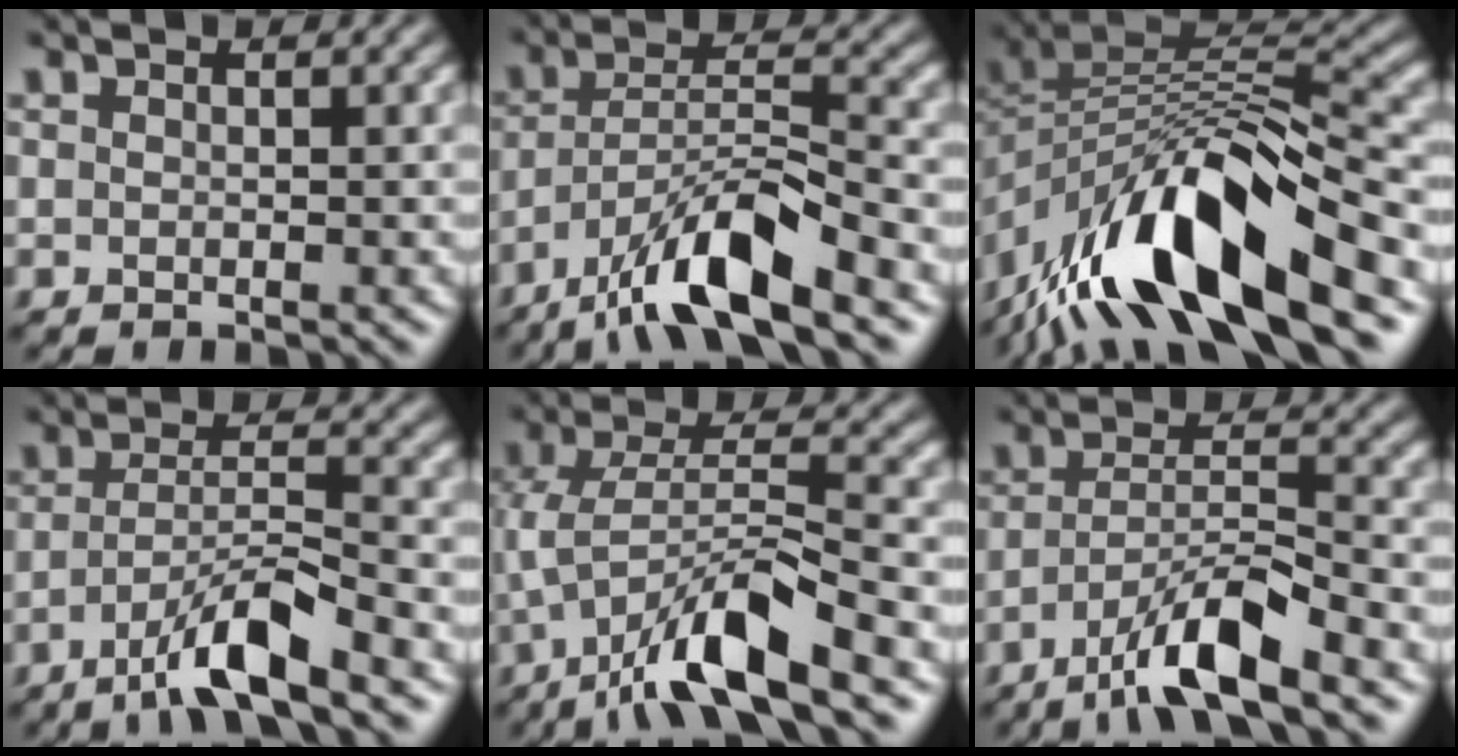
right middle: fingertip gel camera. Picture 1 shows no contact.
{"total": 8.8, "force": [-5.8, 1.9, 6.4], "torque": [-0.112, 0.010, -0.108]}
{"total": 14.0, "force": [-7.2, 5.3, 10.8], "torque": [-0.190, 0.009, -0.128]}
{"total": 5.8, "force": [-3.6, 0.8, 4.5], "torque": [-0.080, 0.008, -0.070]}
{"total": 9.4, "force": [-5.3, 2.3, 7.4], "torque": [-0.139, 0.011, -0.100]}
{"total": 6.9, "force": [-4.5, 1.2, 5.1], "torque": [-0.091, 0.007, -0.085]}